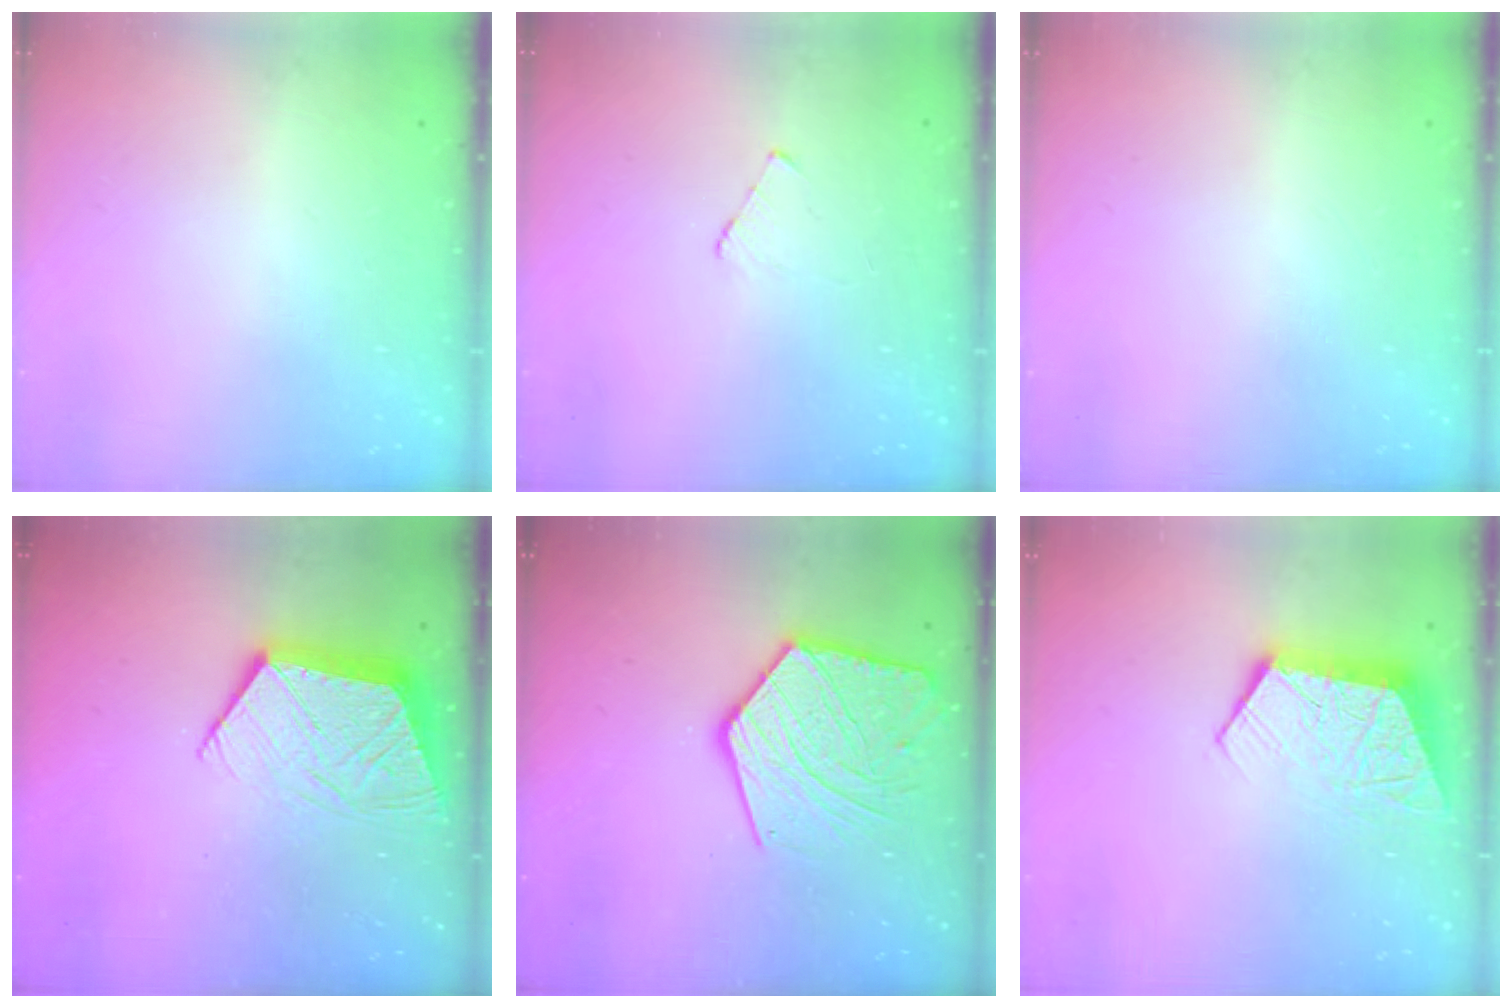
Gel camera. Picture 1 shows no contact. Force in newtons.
{"total": 3.0, "press": 2.9, "slide": 0.3}
{"total": 0.0}
{"total": 12.5, "press": 12.5, "slide": 0.9}
{"total": 17.3, "press": 17.2, "slide": 1.7}
{"total": 10.4, "press": 10.3, "slide": 0.9}